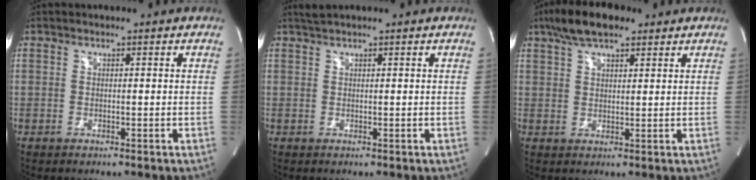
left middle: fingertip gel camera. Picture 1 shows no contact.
{"total": 1.3, "force": [1.1, -0.2, 0.5], "torque": [-0.014, 0.011, 0.027]}
{"total": 7.8, "force": [5.4, 2.6, 4.9], "torque": [-0.097, 0.023, 0.096]}